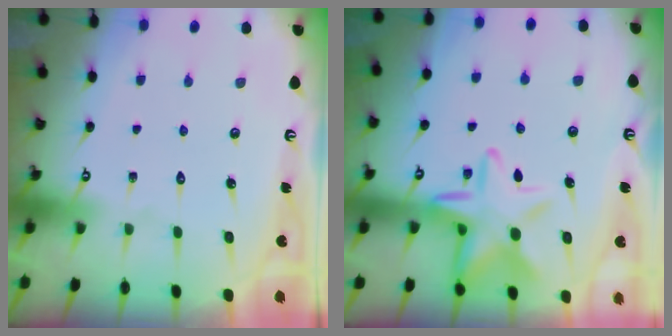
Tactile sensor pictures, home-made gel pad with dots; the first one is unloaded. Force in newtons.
{"total": 12.8, "press": 12.7, "slide": 1.1}